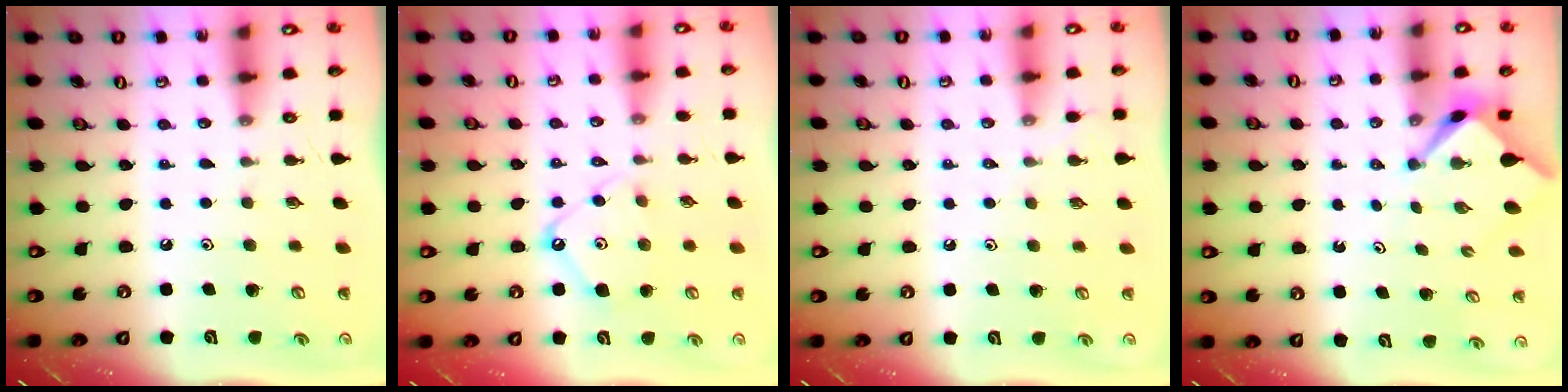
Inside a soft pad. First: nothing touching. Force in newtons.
{"total": 8.6, "press": 8.6, "slide": 0.9}
{"total": 2.1, "press": 2.1, "slide": 0.4}
{"total": 2.2, "press": 2.2, "slide": 0.1}